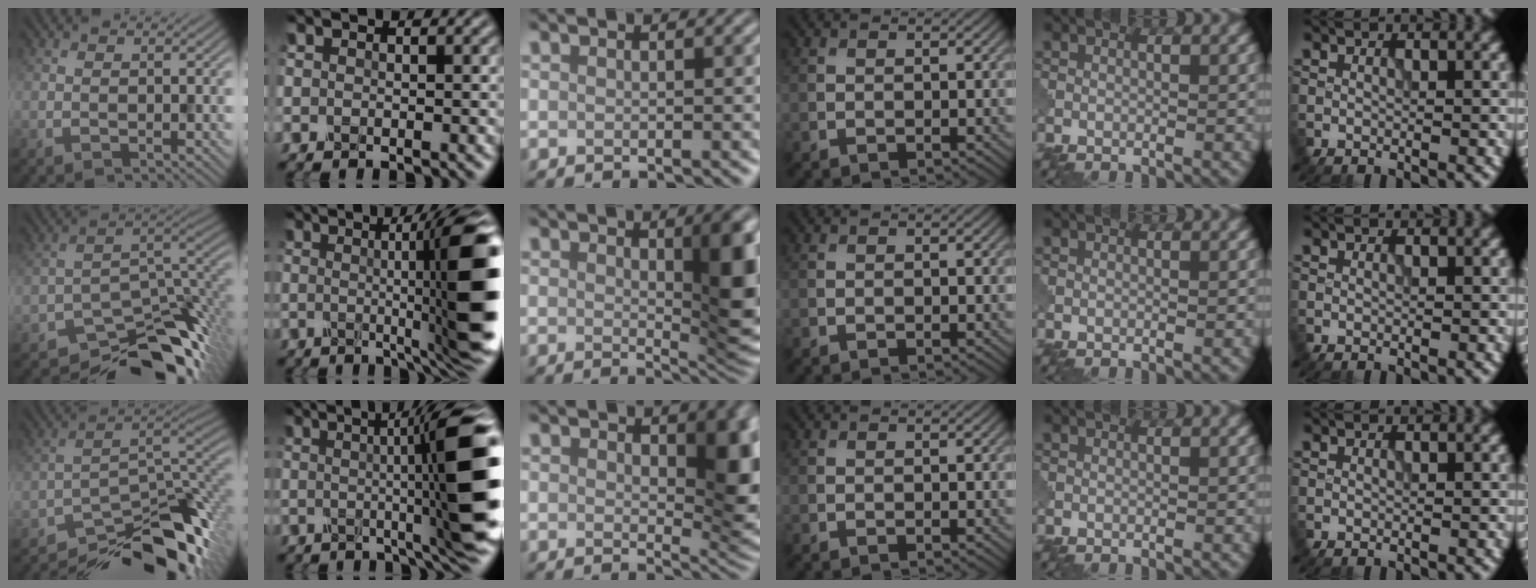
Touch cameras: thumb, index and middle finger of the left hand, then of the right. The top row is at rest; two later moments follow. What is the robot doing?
{"motion": "shake", "object": "sieve"}